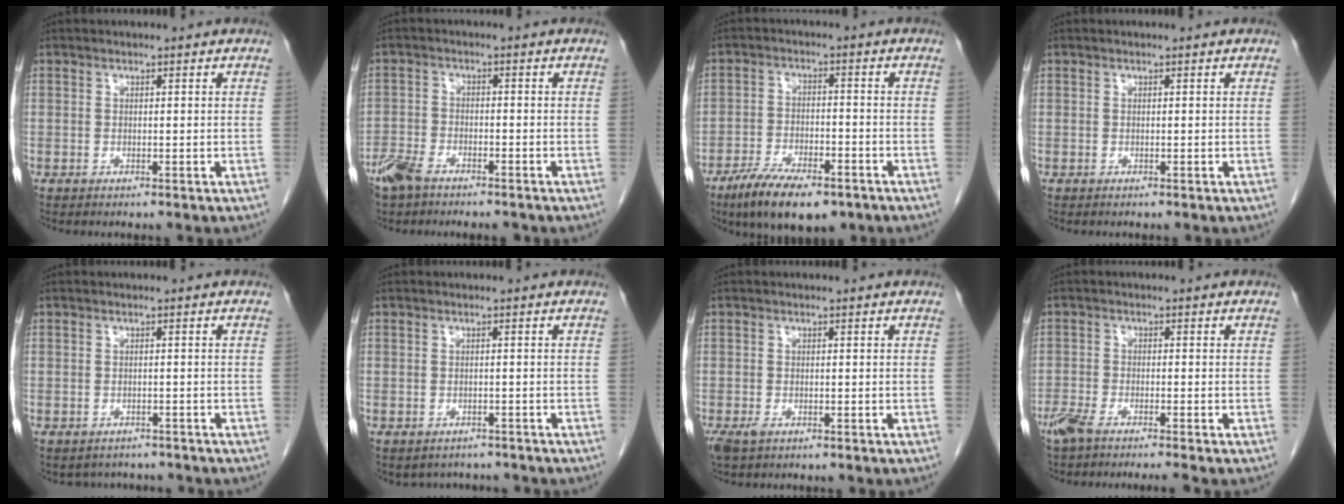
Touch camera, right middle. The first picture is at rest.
{"total": 6.2, "force": [-5.0, 2.3, 2.8], "torque": [-0.060, -0.004, -0.086]}
{"total": 10.9, "force": [-7.5, 3.7, 7.0], "torque": [-0.117, -0.011, -0.125]}
{"total": 0.0}
{"total": 3.2, "force": [-2.8, 1.7, 0.0], "torque": [-0.002, 0.005, -0.037]}
{"total": 3.8, "force": [-3.2, 2.1, 0.2], "torque": [0.002, 0.008, -0.040]}
{"total": 2.4, "force": [-1.3, 1.1, 1.6], "torque": [-0.041, -0.006, -0.018]}
{"total": 5.2, "force": [-4.2, 0.1, 3.0], "torque": [-0.054, -0.010, -0.078]}